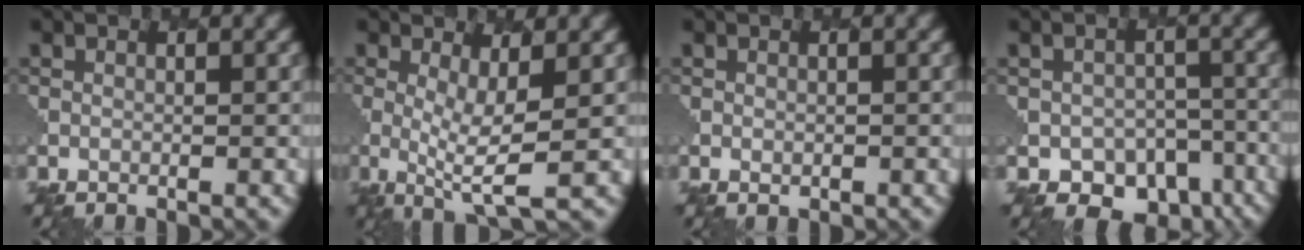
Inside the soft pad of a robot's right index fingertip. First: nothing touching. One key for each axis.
{"total": 3.7, "fx": 0.4, "fy": 0.8, "fz": 3.6, "tx": -0.067, "ty": -0.010, "tz": 0.006}
{"total": 0.6, "fx": 0.0, "fy": 0.6, "fz": 0.3, "tx": -0.006, "ty": -0.004, "tz": 0.001}
{"total": 7.2, "fx": -4.3, "fy": 4.9, "fz": 2.9, "tx": -0.034, "ty": -0.024, "tz": -0.050}